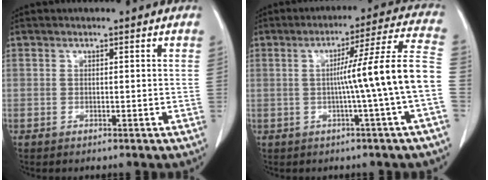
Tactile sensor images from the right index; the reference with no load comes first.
{"total": 12.5, "force": [-1.8, -2.4, 12.2], "torque": [-0.164, 0.015, -0.027]}